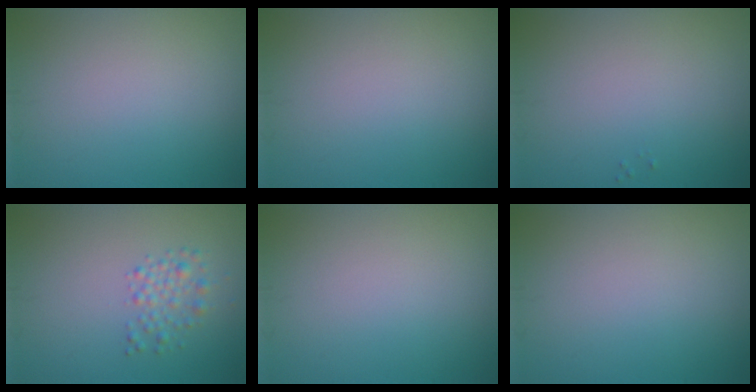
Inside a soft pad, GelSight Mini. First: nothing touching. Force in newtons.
{"total": 0.0}
{"total": 0.0}
{"total": 1.9, "press": 1.9, "slide": 0.0}
{"total": 0.0}
{"total": 0.0}